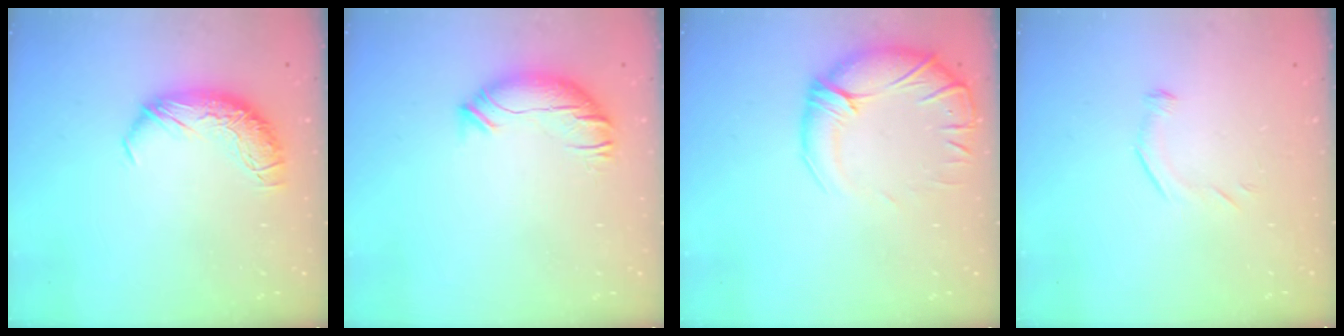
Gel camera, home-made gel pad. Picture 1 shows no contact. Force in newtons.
{"total": 2.0, "press": 0.6, "slide": 1.9}
{"total": 3.6, "press": 1.1, "slide": 3.4}
{"total": 6.4, "press": 6.3, "slide": 1.1}